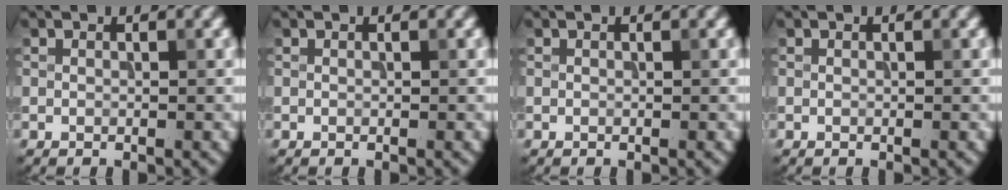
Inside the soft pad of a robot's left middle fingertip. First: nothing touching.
{"total": 0.0}
{"total": 0.0}
{"total": 0.0}